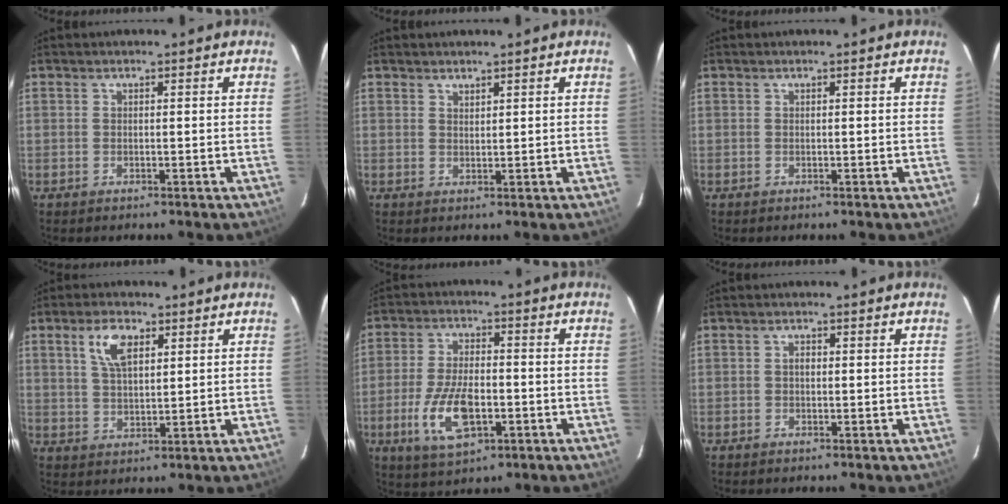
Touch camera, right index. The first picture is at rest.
{"total": 1.2, "force": [1.1, 0.3, 0.2], "torque": [-0.004, 0.001, 0.021]}
{"total": 0.0}
{"total": 6.6, "force": [3.1, 3.2, 4.9], "torque": [-0.094, 0.011, 0.061]}
{"total": 11.7, "force": [-3.8, 5.4, 9.6], "torque": [-0.203, -0.010, -0.065]}
{"total": 1.0, "force": [0.0, 0.7, 0.6], "torque": [-0.011, 0.004, -0.001]}